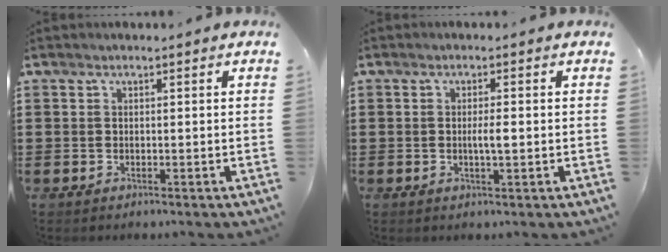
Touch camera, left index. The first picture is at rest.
{"total": 2.4, "force": [-0.1, 0.3, 2.4], "torque": [-0.044, -0.002, -0.003]}